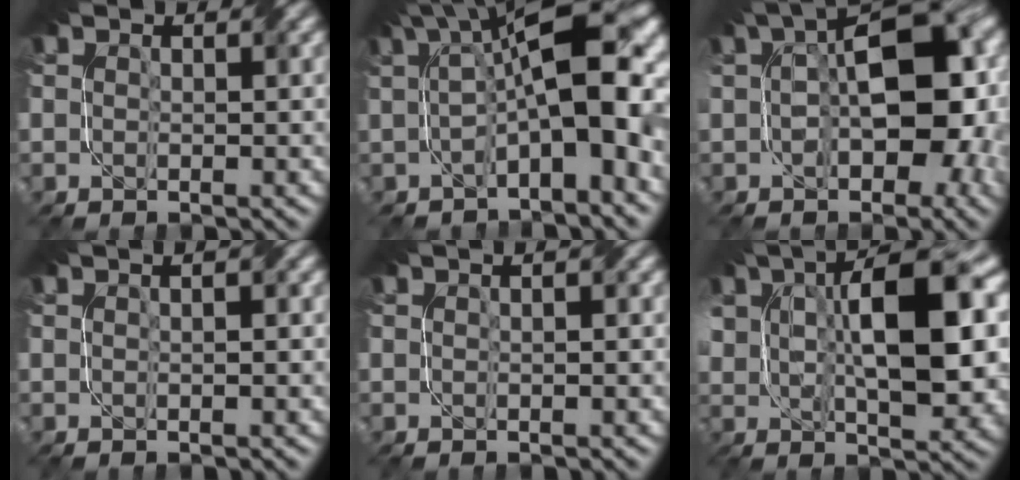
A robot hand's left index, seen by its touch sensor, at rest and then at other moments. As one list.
[{"total": 12.2, "force": [0.9, 4.2, 11.4], "torque": [-0.153, 0.024, 0.010]}, {"total": 10.2, "force": [0.1, 5.4, 8.6], "torque": [-0.116, 0.017, -0.002]}, {"total": 2.5, "force": [0.6, 1.1, 2.1], "torque": [-0.017, 0.006, -0.009]}, {"total": 2.1, "force": [0.5, 0.9, 1.8], "torque": [-0.015, 0.000, -0.007]}, {"total": 11.2, "force": [2.3, 5.1, 9.7], "torque": [-0.160, 0.004, 0.038]}]